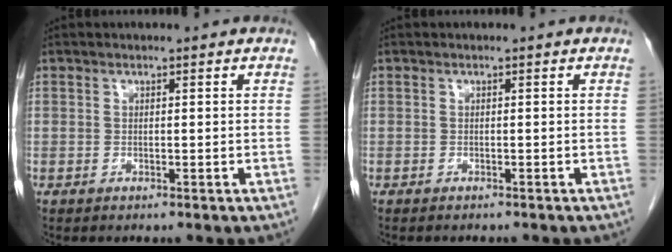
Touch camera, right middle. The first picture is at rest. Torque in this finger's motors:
{"motor_torque": [0.09, -0.09, -0.03, 0.00]}